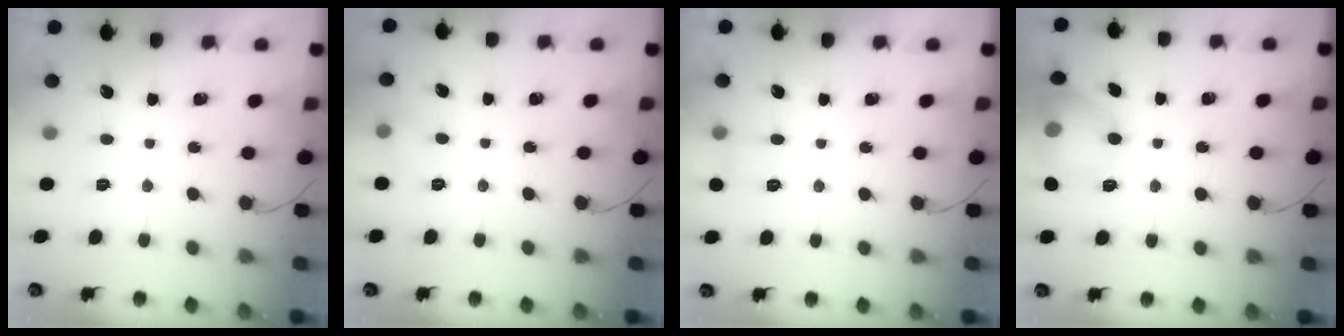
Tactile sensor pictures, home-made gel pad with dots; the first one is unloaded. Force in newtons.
{"total": 3.7, "press": 3.5, "slide": 1.0}
{"total": 2.6, "press": 2.4, "slide": 1.0}
{"total": 11.7, "press": 11.4, "slide": 2.9}